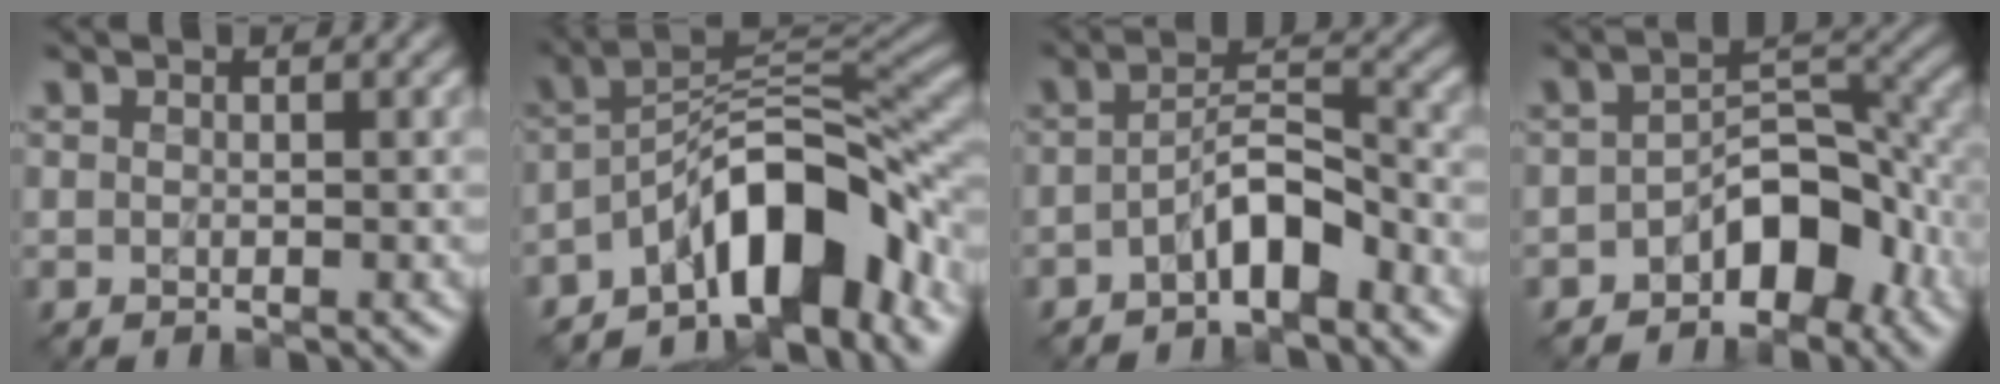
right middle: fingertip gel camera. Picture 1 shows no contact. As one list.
[{"total": 9.9, "force": [-5.6, 3.8, 7.2], "torque": [-0.087, 0.019, -0.109]}, {"total": 4.2, "force": [-2.3, 1.5, 3.1], "torque": [-0.051, 0.014, -0.045]}, {"total": 6.1, "force": [-3.3, 3.4, 3.9], "torque": [-0.040, 0.007, -0.061]}]